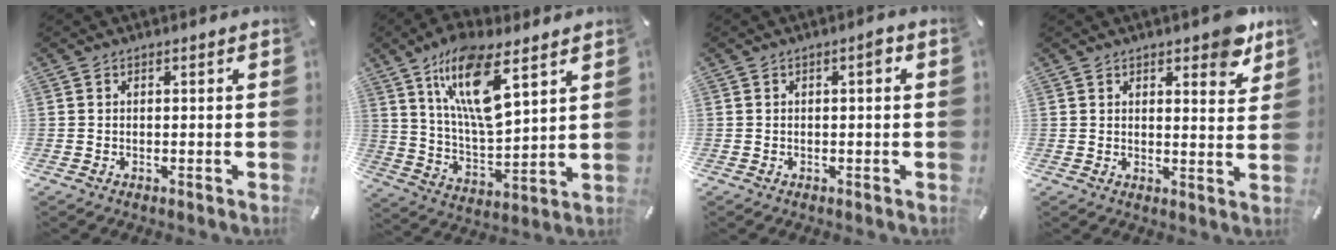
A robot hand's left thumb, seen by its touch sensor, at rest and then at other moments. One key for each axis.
{"total": 16.5, "fx": 9.9, "fy": 5.6, "fz": 12.0, "tx": -0.236, "ty": -0.036, "tz": 0.169}
{"total": 2.1, "fx": 0.5, "fy": 0.5, "fz": 2.0, "tx": -0.031, "ty": 0.003, "tz": 0.004}
{"total": 6.5, "fx": 5.1, "fy": 2.5, "fz": 3.2, "tx": -0.028, "ty": -0.034, "tz": 0.083}